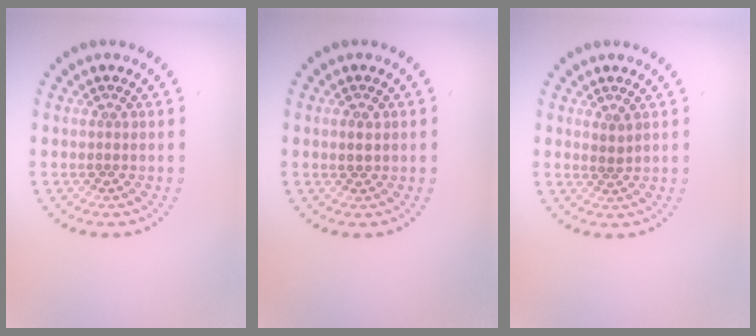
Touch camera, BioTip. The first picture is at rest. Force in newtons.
{"total": 1.0, "press": 0.9, "slide": 0.2}
{"total": 0.7, "press": 0.4, "slide": 0.6}